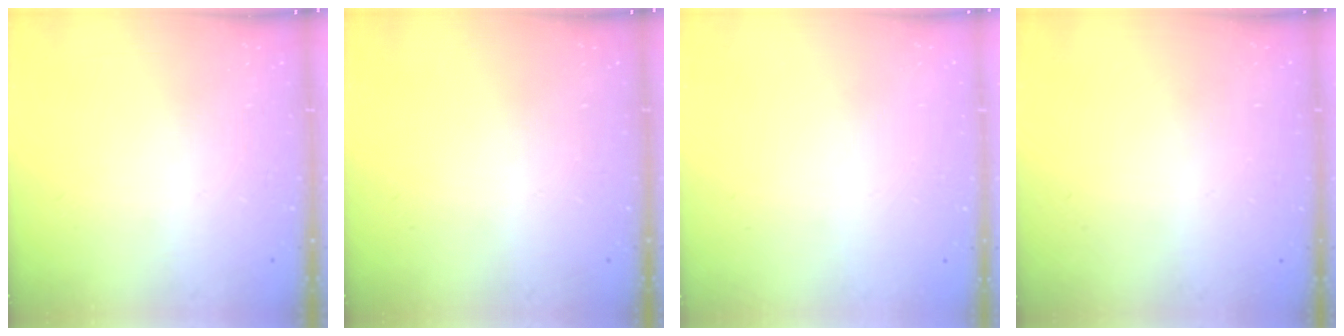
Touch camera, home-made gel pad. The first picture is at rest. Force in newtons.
{"total": 0.0}
{"total": 0.0}
{"total": 0.0}